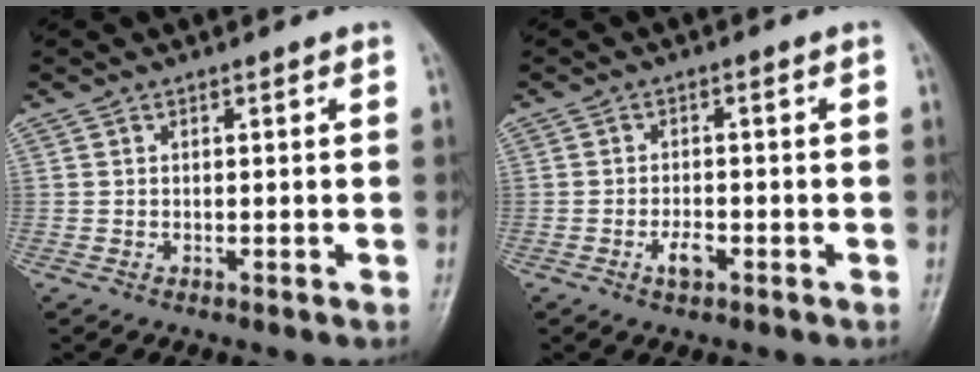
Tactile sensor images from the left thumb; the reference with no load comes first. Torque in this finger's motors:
{"motor_torque": [-0.15, 0.46, 0.44, 0.19, 0.02]}